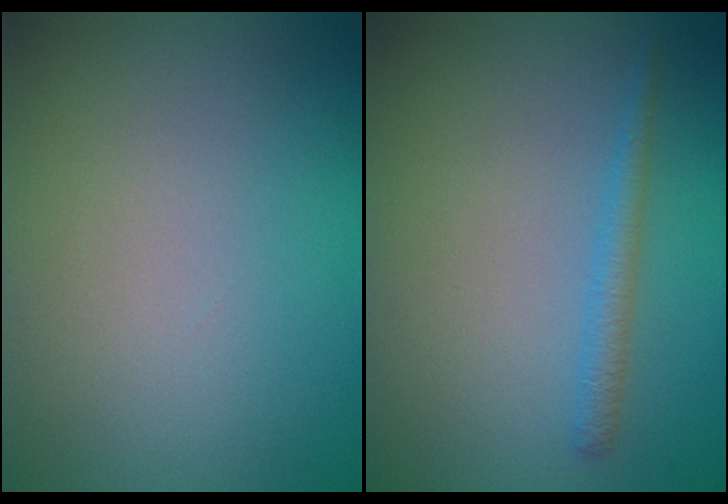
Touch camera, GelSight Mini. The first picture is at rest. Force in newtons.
{"total": 1.5, "press": 1.5, "slide": 0.1}